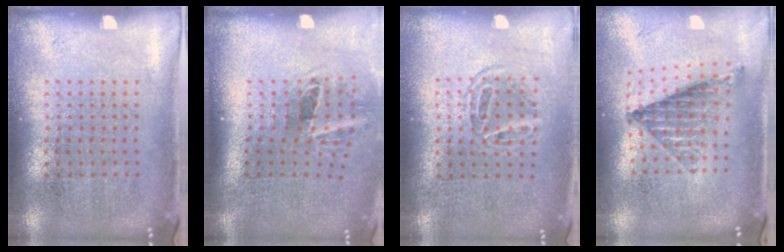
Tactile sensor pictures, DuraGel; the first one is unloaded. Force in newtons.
{"total": 2.0, "press": 1.2, "slide": 1.6}
{"total": 1.2, "press": 1.0, "slide": 0.6}
{"total": 1.0, "press": 1.0, "slide": 0.2}